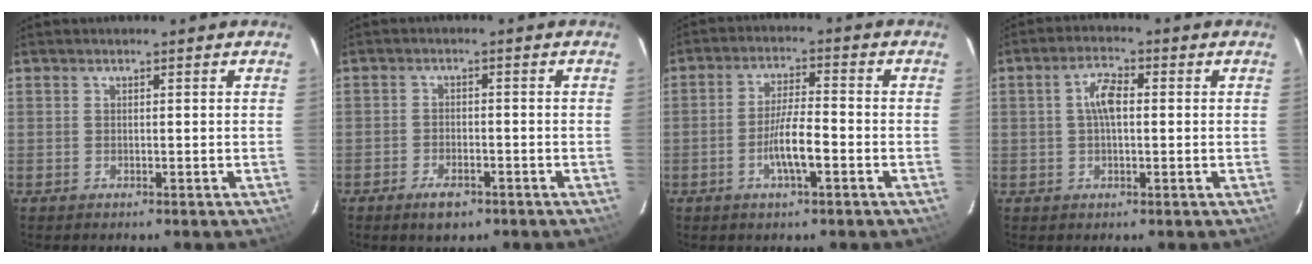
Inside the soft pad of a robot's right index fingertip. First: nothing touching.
{"total": 4.6, "force": [-3.0, 2.3, 2.5], "torque": [-0.057, -0.001, -0.049]}
{"total": 6.7, "force": [-2.6, 1.0, 6.1], "torque": [-0.119, 0.000, -0.046]}
{"total": 4.8, "force": [0.3, 2.1, 4.3], "torque": [-0.085, 0.014, 0.006]}